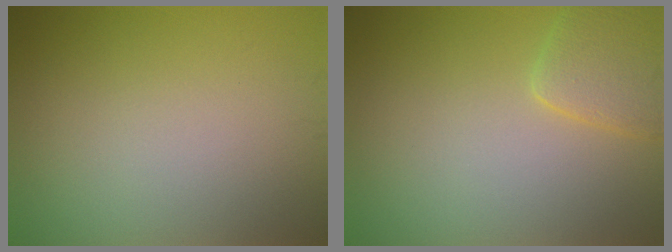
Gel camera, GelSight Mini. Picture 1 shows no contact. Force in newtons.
{"total": 2.9, "press": 2.9, "slide": 0.2}